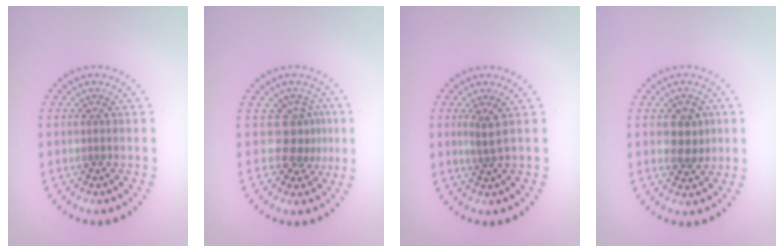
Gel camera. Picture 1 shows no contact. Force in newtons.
{"total": 2.8, "press": 2.0, "slide": 2.0}
{"total": 1.3, "press": 1.0, "slide": 0.9}
{"total": 2.8, "press": 2.8, "slide": 0.7}